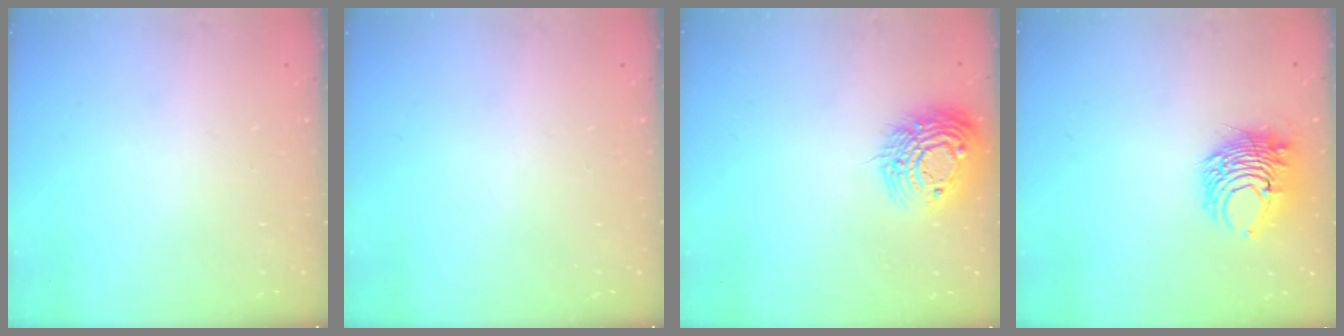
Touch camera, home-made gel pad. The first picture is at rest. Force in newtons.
{"total": 0.0}
{"total": 15.1, "press": 15.0, "slide": 1.4}
{"total": 8.6, "press": 8.5, "slide": 1.1}